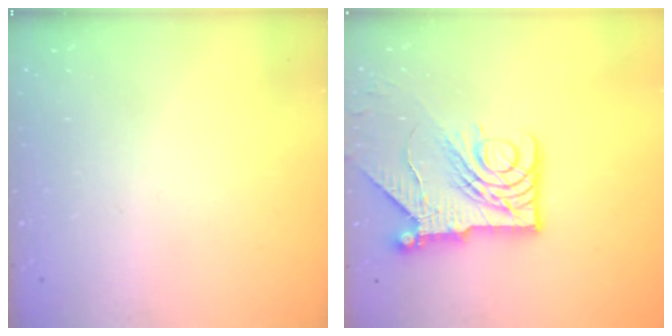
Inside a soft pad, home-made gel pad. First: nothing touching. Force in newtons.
{"total": 14.5, "press": 14.4, "slide": 1.7}